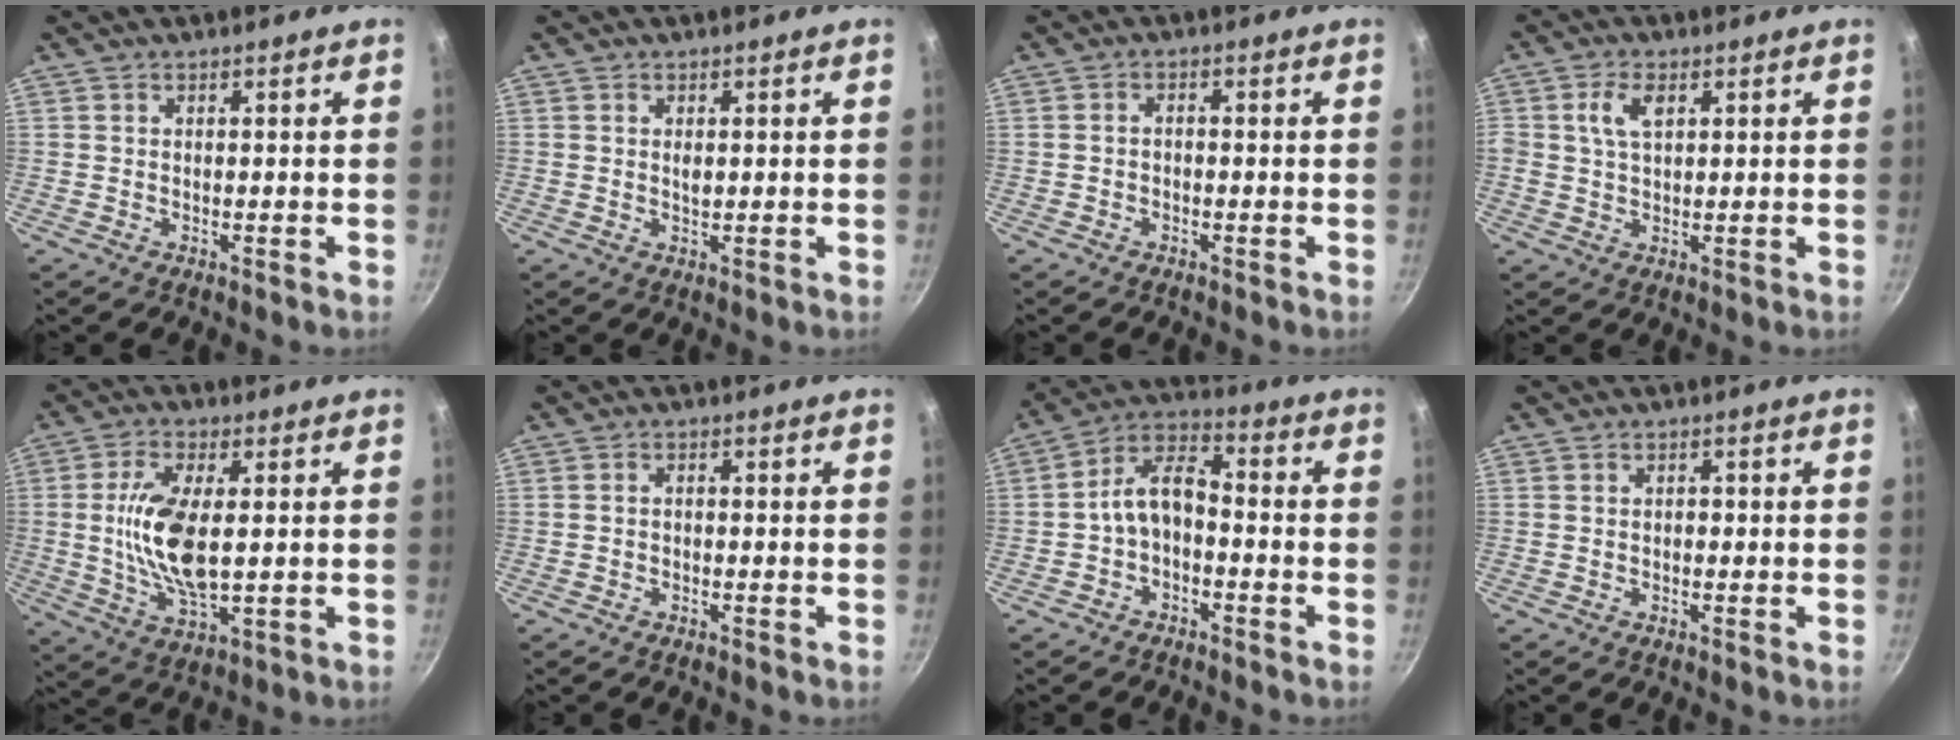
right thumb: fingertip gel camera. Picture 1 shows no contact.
{"total": 1.3, "force": [0.3, 0.6, 1.0], "torque": [-0.017, -0.001, 0.004]}
{"total": 1.3, "force": [-0.7, 0.7, 0.9], "torque": [-0.016, 0.013, -0.013]}
{"total": 4.8, "force": [1.6, 2.8, 3.6], "torque": [-0.057, 0.001, 0.028]}
{"total": 12.7, "force": [0.9, 5.5, 11.4], "torque": [-0.220, -0.008, 0.019]}
{"total": 1.0, "force": [-0.5, 0.6, 0.6], "torque": [-0.013, 0.009, -0.010]}
{"total": 8.4, "force": [-2.2, 5.0, 6.4], "torque": [-0.107, 0.052, -0.048]}
{"total": 0.9, "force": [-0.2, 0.6, 0.6], "torque": [-0.008, 0.004, -0.005]}